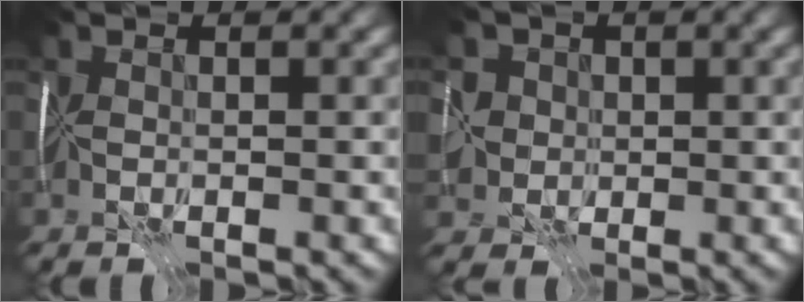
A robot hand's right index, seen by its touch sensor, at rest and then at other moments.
{"total": 4.5, "force": [0.7, 4.2, 1.6], "torque": [-0.021, 0.017, 0.000]}